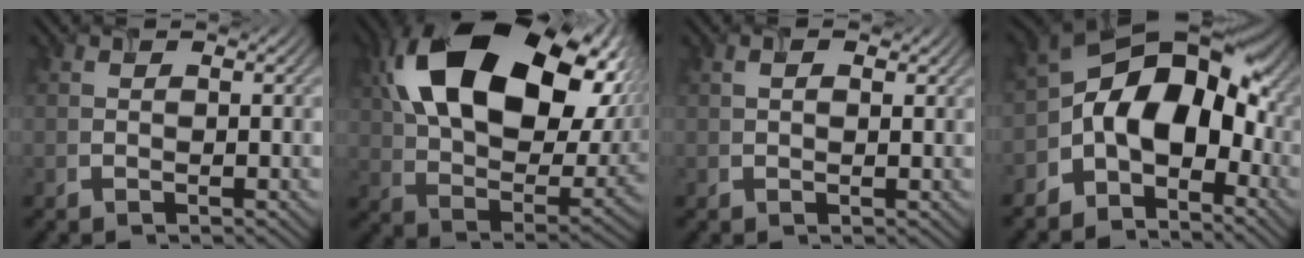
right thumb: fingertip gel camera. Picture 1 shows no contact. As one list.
[{"total": 21.3, "force": [7.9, 12.3, 15.4], "torque": [-0.304, 0.023, 0.139]}, {"total": 1.5, "force": [0.7, 0.7, 1.2], "torque": [-0.019, -0.003, 0.015]}, {"total": 11.9, "force": [-3.3, 7.5, 8.6], "torque": [-0.129, 0.017, -0.077]}]